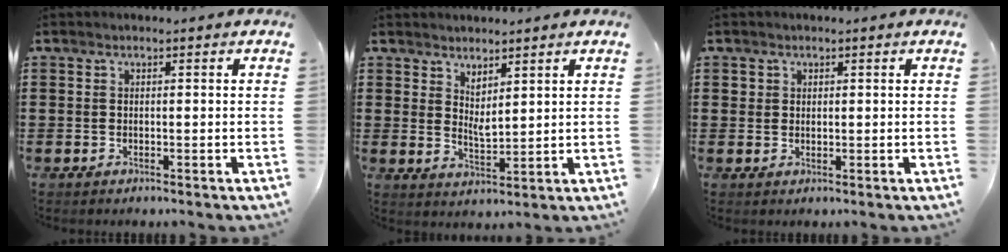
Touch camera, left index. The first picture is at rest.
{"total": 3.2, "force": [2.7, 0.8, 1.3], "torque": [-0.032, -0.007, 0.051]}
{"total": 1.3, "force": [0.7, 1.0, 0.3], "torque": [-0.010, 0.005, 0.013]}